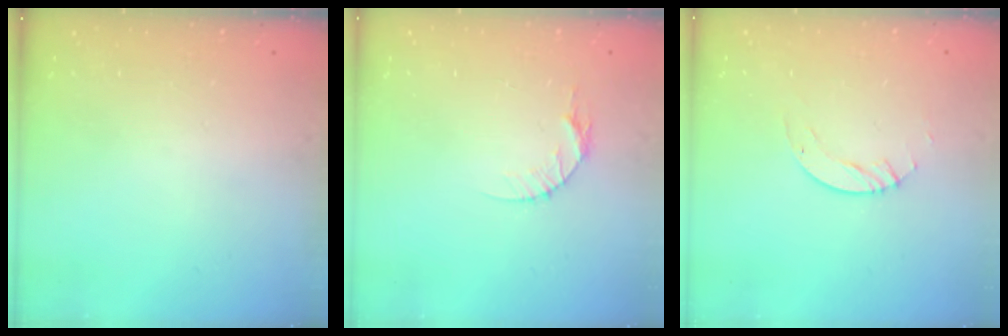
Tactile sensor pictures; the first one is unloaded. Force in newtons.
{"total": 5.3, "press": 5.2, "slide": 0.5}
{"total": 4.5, "press": 4.5, "slide": 0.4}